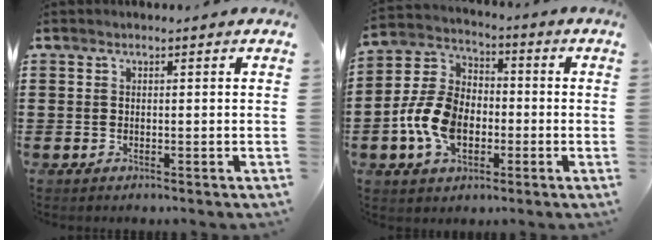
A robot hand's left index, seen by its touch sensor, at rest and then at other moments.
{"total": 10.0, "force": [-2.7, 6.7, 6.9], "torque": [-0.178, 0.006, -0.055]}